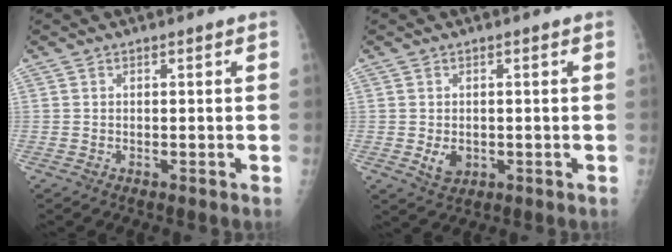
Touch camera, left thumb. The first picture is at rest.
{"total": 3.3, "force": [-0.4, 2.5, 2.1], "torque": [-0.027, -0.003, 0.003]}